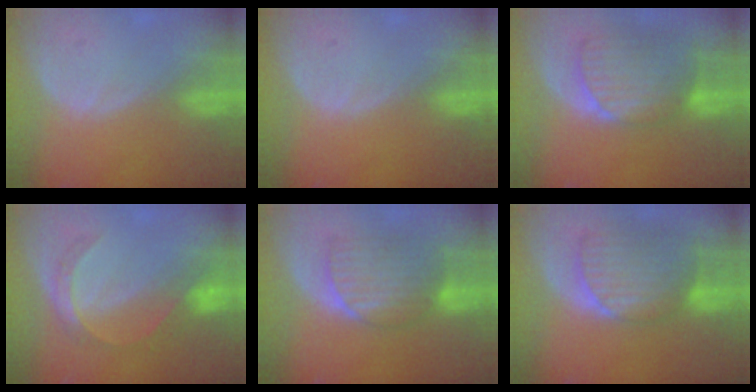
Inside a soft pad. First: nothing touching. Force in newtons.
{"total": 0.0}
{"total": 9.1, "press": 8.3, "slide": 3.7}
{"total": 5.5, "press": 5.0, "slide": 2.2}
{"total": 7.1, "press": 7.1, "slide": 0.3}
{"total": 8.9, "press": 8.3, "slide": 3.1}